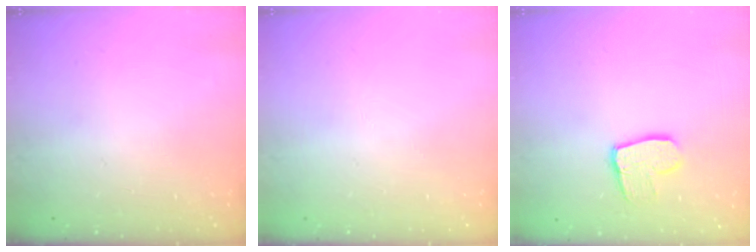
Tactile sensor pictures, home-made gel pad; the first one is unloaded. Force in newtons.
{"total": 0.0}
{"total": 10.1, "press": 10.0, "slide": 0.8}